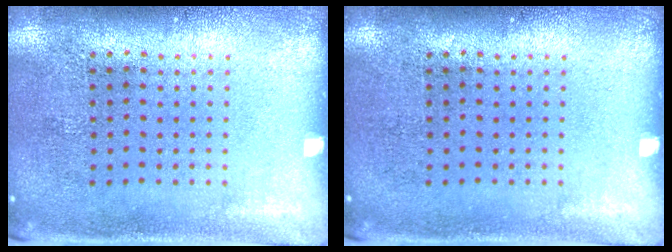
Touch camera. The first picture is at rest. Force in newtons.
{"total": 0.0}